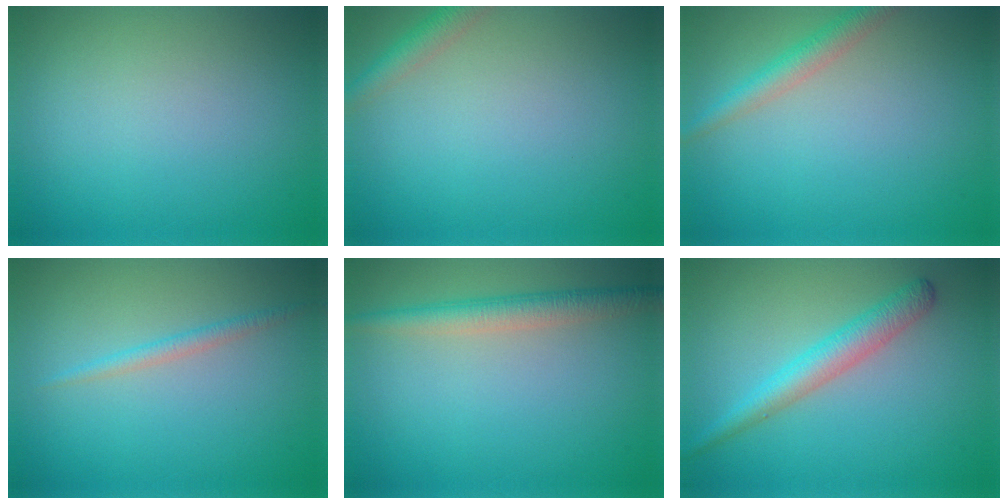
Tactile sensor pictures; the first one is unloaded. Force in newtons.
{"total": 2.1, "press": 2.1, "slide": 0.1}
{"total": 2.5, "press": 2.5, "slide": 0.0}
{"total": 1.2, "press": 1.2, "slide": 0.1}
{"total": 3.0, "press": 3.0, "slide": 0.1}
{"total": 3.2, "press": 3.2, "slide": 0.2}